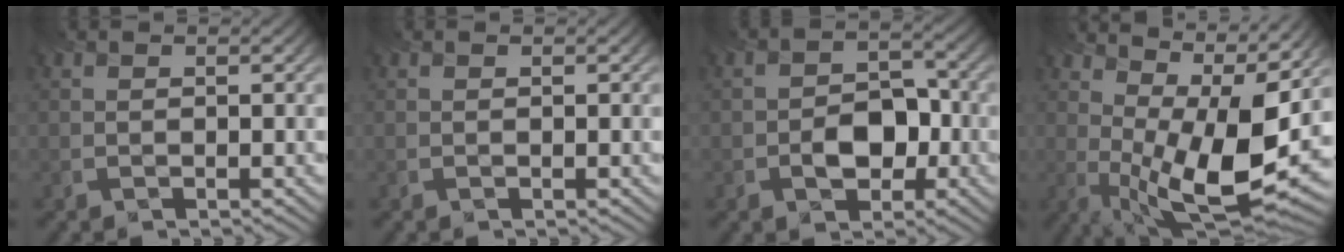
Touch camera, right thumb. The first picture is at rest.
{"total": 0.0}
{"total": 5.3, "force": [-1.6, 3.6, 3.6], "torque": [-0.043, -0.002, -0.030]}
{"total": 14.0, "force": [3.4, 5.8, 12.3], "torque": [-0.208, -0.007, 0.074]}